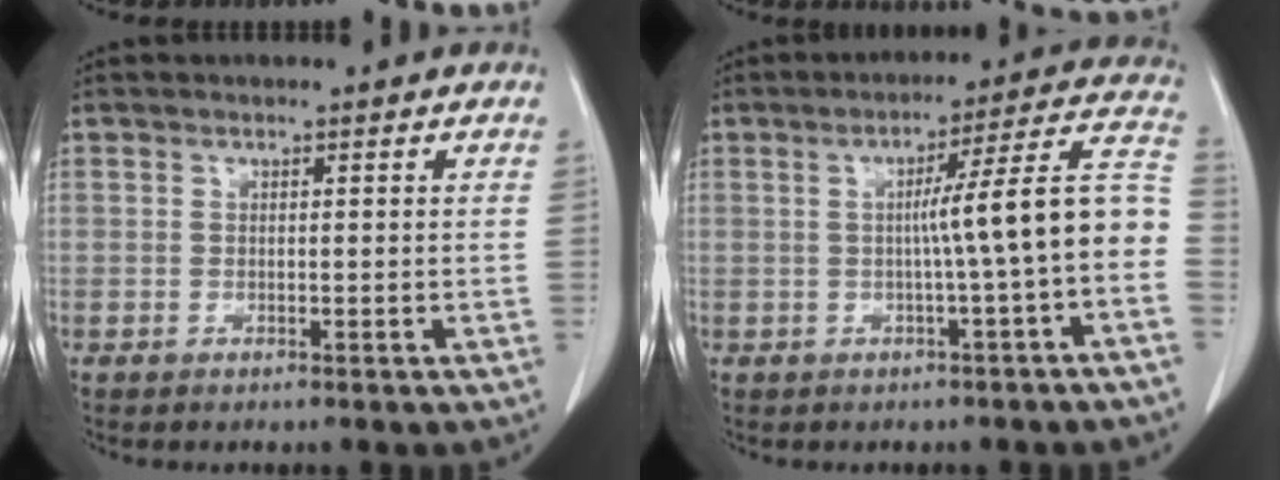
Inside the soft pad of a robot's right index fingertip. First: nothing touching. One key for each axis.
{"total": 10.7, "fx": -1.6, "fy": -1.0, "fz": 10.5, "tx": -0.142, "ty": 0.029, "tz": -0.024}